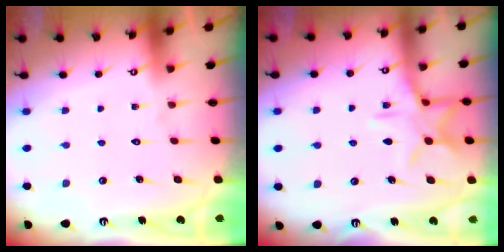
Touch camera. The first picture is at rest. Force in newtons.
{"total": 11.8, "press": 11.8, "slide": 0.6}